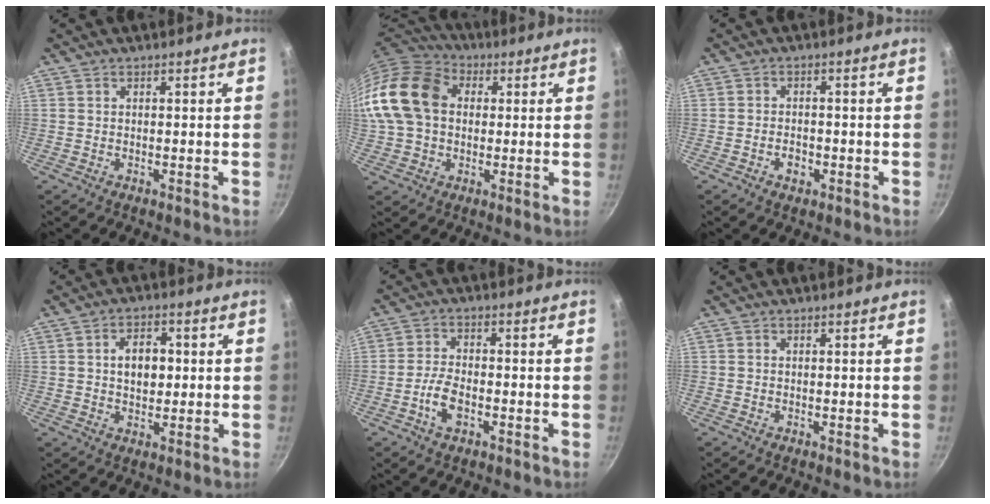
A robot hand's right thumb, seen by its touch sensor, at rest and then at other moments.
{"total": 16.5, "force": [2.1, 12.6, 10.5], "torque": [-0.189, 0.032, 0.024]}
{"total": 2.7, "force": [-1.3, 1.8, 1.5], "torque": [-0.019, 0.011, -0.022]}
{"total": 6.5, "force": [0.8, 4.3, 4.8], "torque": [-0.058, 0.007, 0.011]}
{"total": 5.2, "force": [-2.1, 2.6, 4.0], "torque": [-0.079, 0.017, -0.045]}
{"total": 0.0}